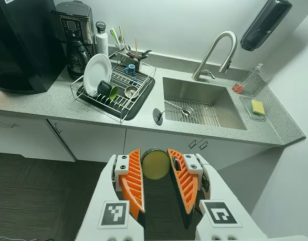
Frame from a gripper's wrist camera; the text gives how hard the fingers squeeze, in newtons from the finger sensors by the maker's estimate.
{"total": 8.5, "left": 8.8, "right": 8.3}